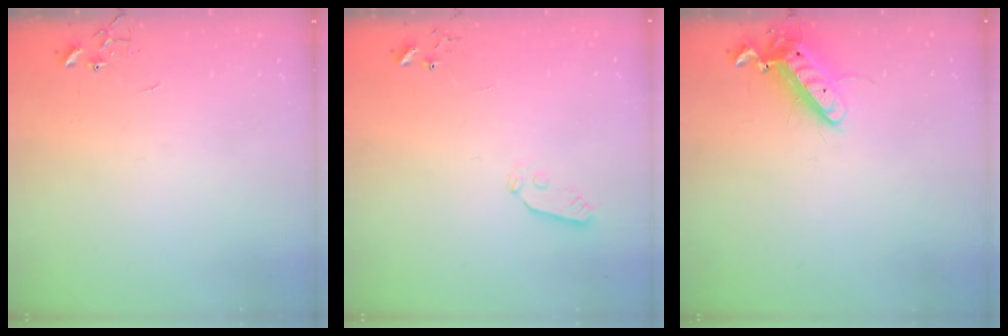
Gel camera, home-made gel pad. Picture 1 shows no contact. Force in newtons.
{"total": 3.8, "press": 3.8, "slide": 0.5}
{"total": 12.0, "press": 11.8, "slide": 2.1}